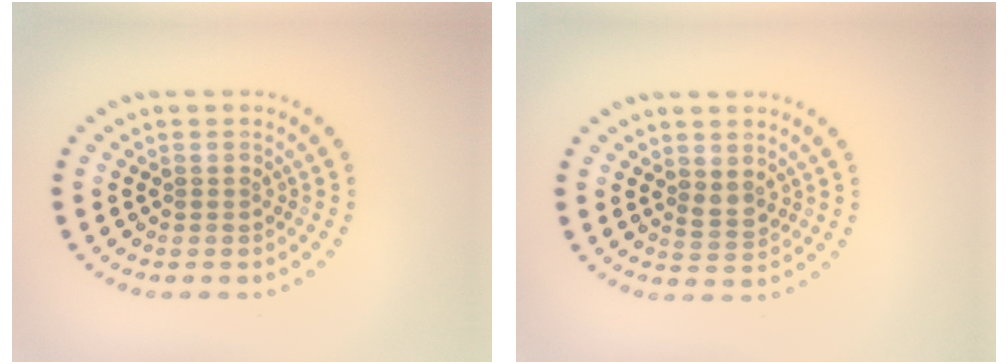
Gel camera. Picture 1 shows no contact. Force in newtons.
{"total": 1.2, "press": 1.2, "slide": 0.5}